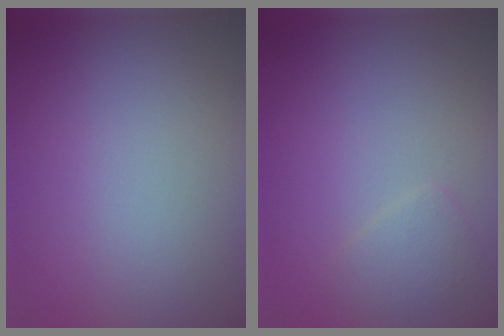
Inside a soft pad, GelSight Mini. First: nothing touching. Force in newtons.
{"total": 1.5, "press": 1.5, "slide": 0.1}